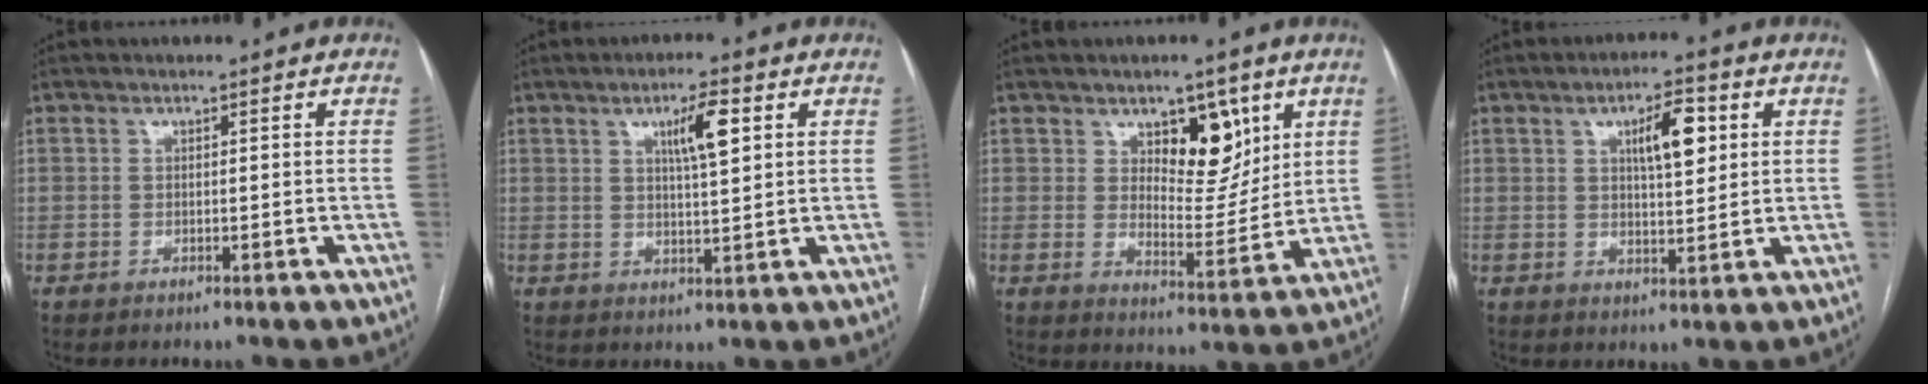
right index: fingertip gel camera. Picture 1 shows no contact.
{"total": 5.7, "force": [2.3, 0.7, 5.1], "torque": [-0.088, 0.003, 0.039]}
{"total": 8.7, "force": [4.5, 4.2, 6.1], "torque": [-0.083, -0.005, 0.077]}
{"total": 6.9, "force": [2.4, 1.9, 6.2], "torque": [-0.101, 0.009, 0.040]}